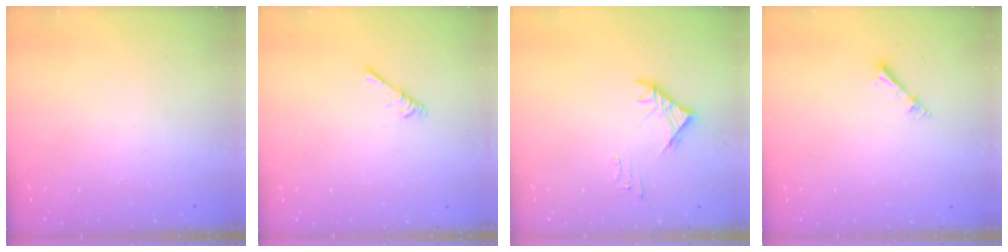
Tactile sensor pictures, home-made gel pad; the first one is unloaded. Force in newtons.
{"total": 2.2, "press": 2.1, "slide": 0.5}
{"total": 3.3, "press": 3.2, "slide": 0.8}
{"total": 2.6, "press": 2.6, "slide": 0.3}